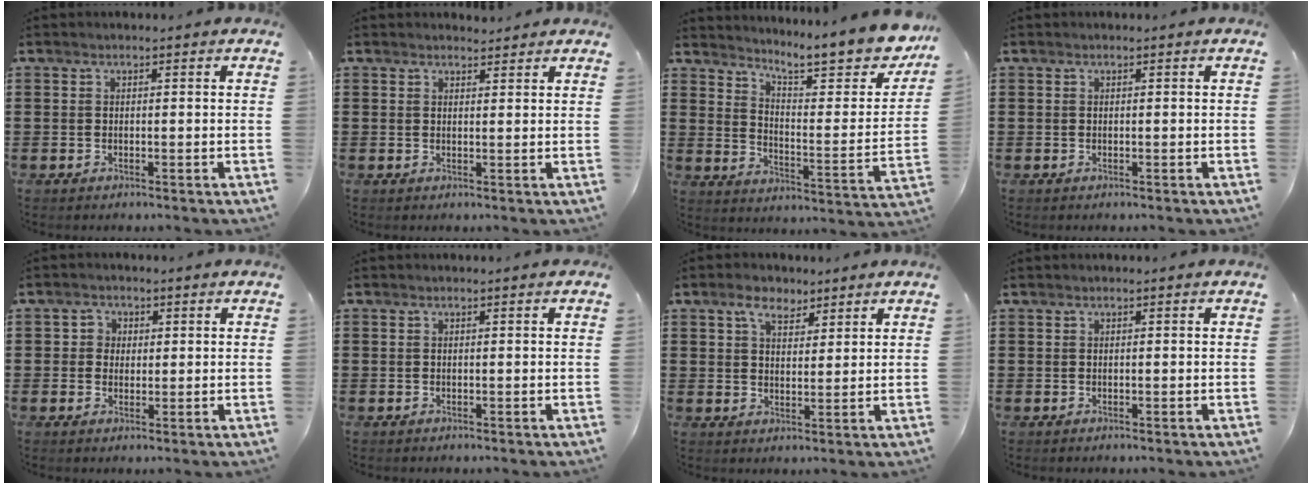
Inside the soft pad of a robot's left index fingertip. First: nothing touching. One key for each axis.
{"total": 1.5, "fx": 1.5, "fy": 0.4, "fz": 0.0, "tx": 0.004, "ty": 0.000, "tz": 0.027}
{"total": 8.6, "fx": 7.3, "fy": 1.4, "fz": 4.3, "tx": -0.085, "ty": -0.060, "tz": 0.114}
{"total": 0.0}
{"total": 2.2, "fx": 0.5, "fy": 2.1, "fz": 0.5, "tx": -0.020, "ty": 0.009, "tz": 0.006}
{"total": 0.0}
{"total": 4.7, "fx": 3.3, "fy": 2.6, "fz": 2.0, "tx": -0.045, "ty": 0.009, "tz": 0.060}
{"total": 0.0}